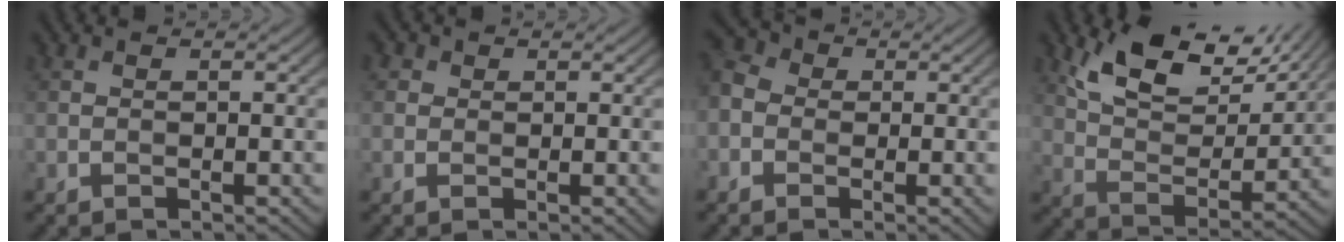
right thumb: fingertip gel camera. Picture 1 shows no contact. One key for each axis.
{"total": 1.6, "fx": 0.7, "fy": 1.3, "fz": 0.5, "tx": -0.010, "ty": 0.000, "tz": 0.007}
{"total": 4.4, "fx": -1.2, "fy": 3.7, "fz": 2.0, "tx": -0.058, "ty": 0.001, "tz": -0.035}
{"total": 12.5, "fx": 8.3, "fy": 5.3, "fz": 7.7, "tx": -0.157, "ty": -0.006, "tz": 0.151}